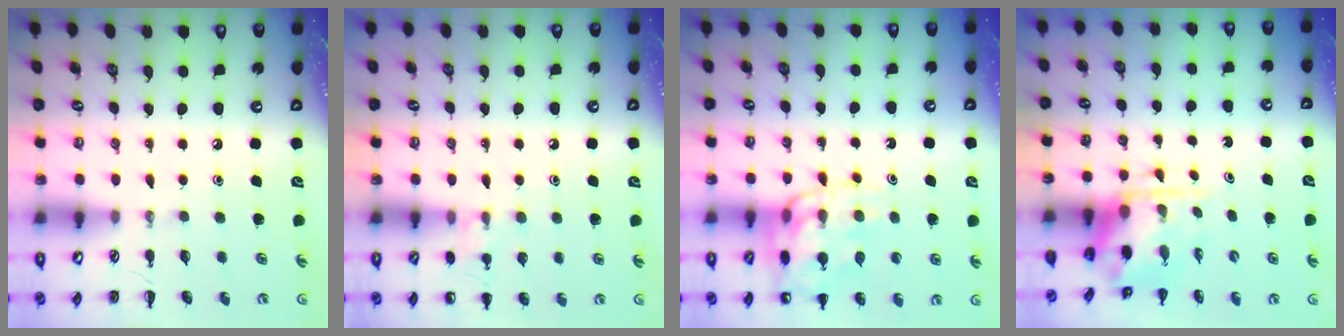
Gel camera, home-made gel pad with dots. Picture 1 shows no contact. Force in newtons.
{"total": 7.3, "press": 7.0, "slide": 2.1}
{"total": 14.3, "press": 14.1, "slide": 2.4}
{"total": 3.9, "press": 3.8, "slide": 0.7}